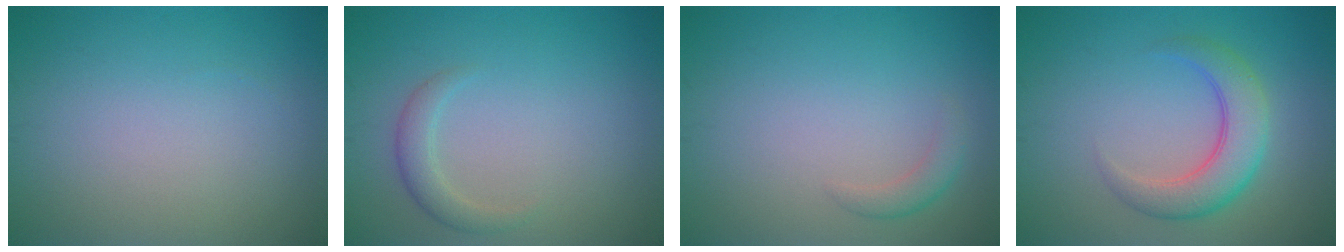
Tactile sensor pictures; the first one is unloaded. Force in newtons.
{"total": 1.8, "press": 1.8, "slide": 0.1}
{"total": 1.4, "press": 1.4, "slide": 0.1}
{"total": 4.7, "press": 4.7, "slide": 0.3}